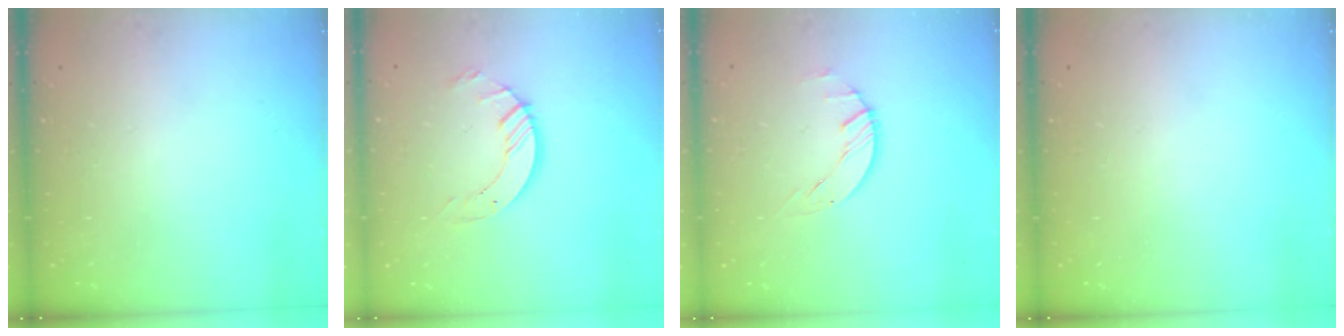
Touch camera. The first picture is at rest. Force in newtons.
{"total": 7.0, "press": 7.0, "slide": 0.6}
{"total": 1.5, "press": 1.4, "slide": 0.3}
{"total": 0.0}